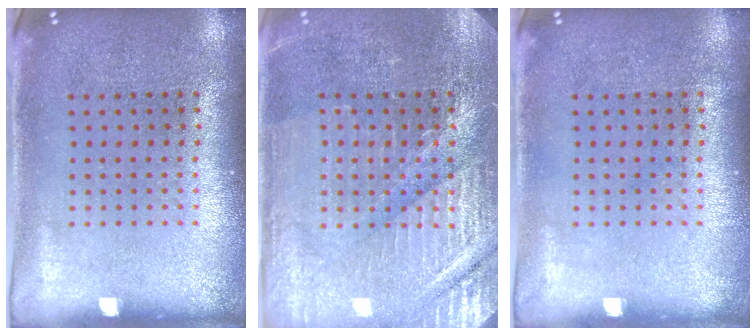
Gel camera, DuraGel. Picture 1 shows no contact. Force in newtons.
{"total": 3.9, "press": 3.7, "slide": 1.0}
{"total": 0.0}